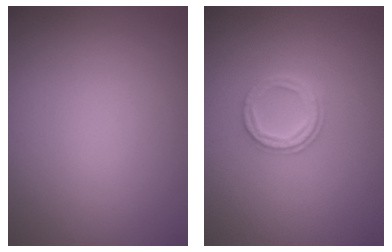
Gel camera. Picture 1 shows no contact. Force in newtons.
{"total": 2.4, "press": 2.4, "slide": 0.4}